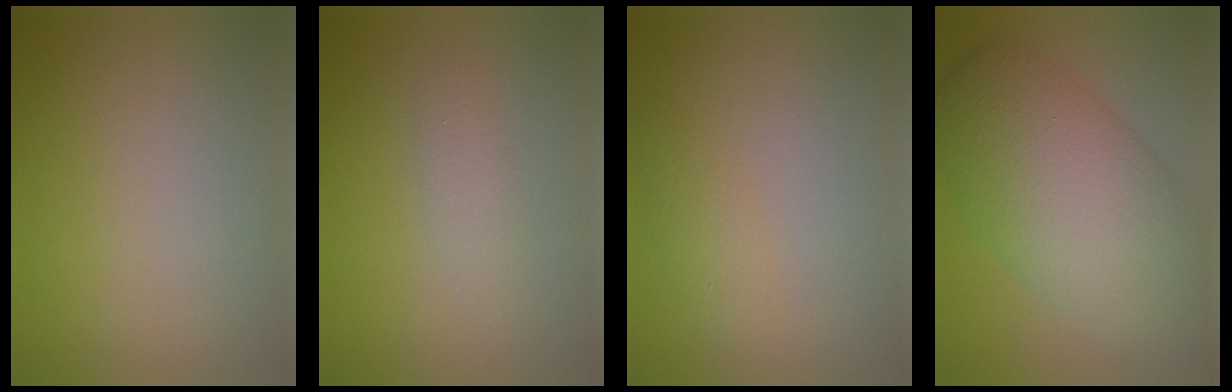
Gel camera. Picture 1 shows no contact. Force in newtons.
{"total": 1.4, "press": 1.4, "slide": 0.1}
{"total": 1.3, "press": 1.3, "slide": 0.1}
{"total": 10.6, "press": 10.6, "slide": 0.4}